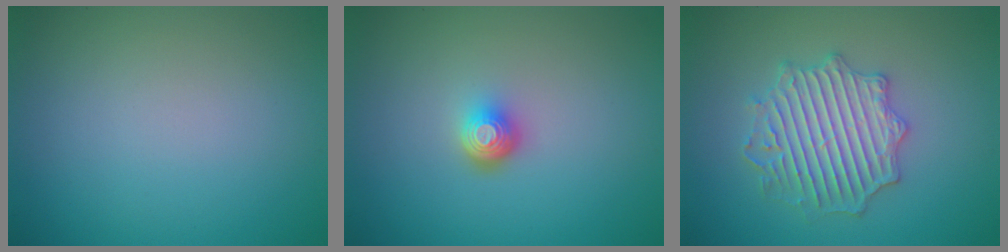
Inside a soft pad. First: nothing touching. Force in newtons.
{"total": 2.3, "press": 1.5, "slide": 1.7}
{"total": 4.4, "press": 4.4, "slide": 0.7}